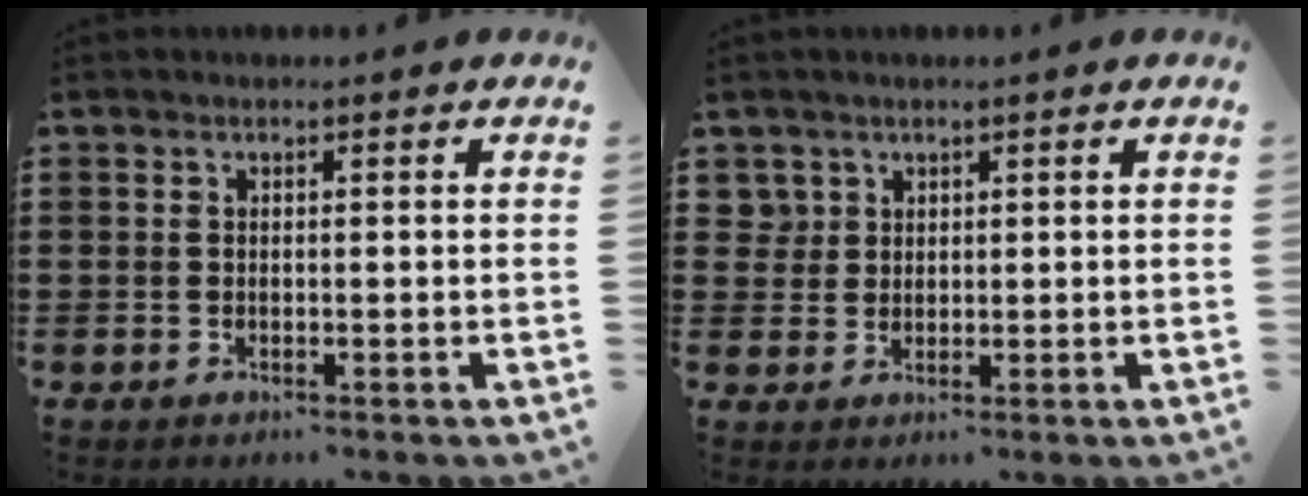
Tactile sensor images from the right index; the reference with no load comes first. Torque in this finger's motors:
{"motor_torque": [0.69, 0.94, 0.11, 0.00]}